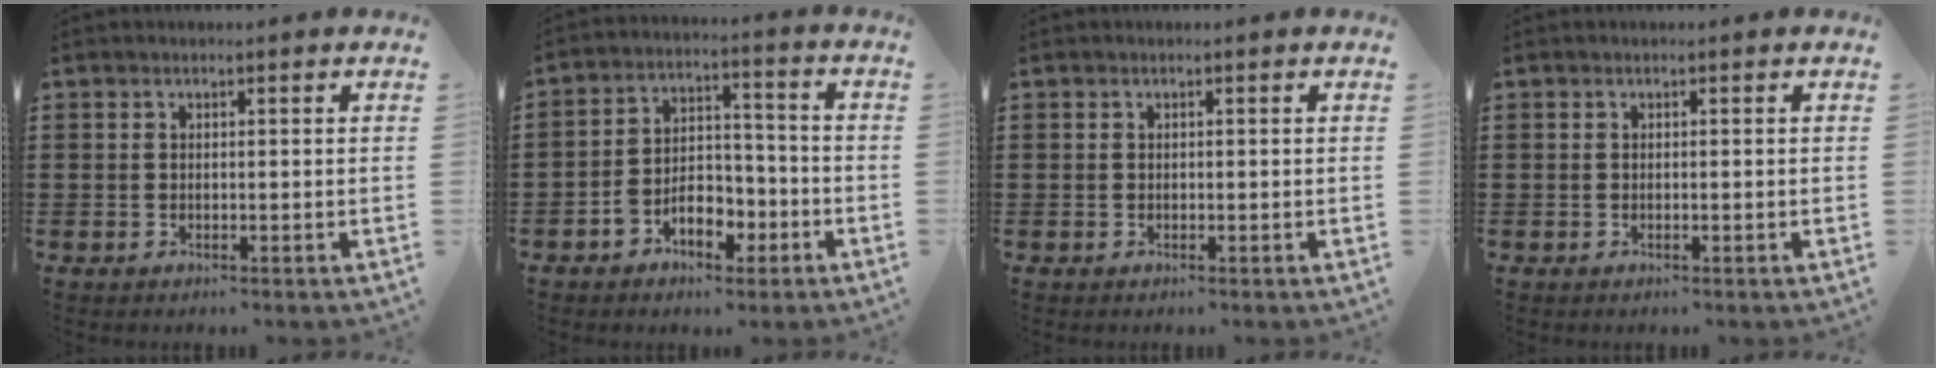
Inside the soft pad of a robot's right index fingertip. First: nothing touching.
{"total": 6.7, "force": [-3.6, 4.2, 3.8], "torque": [-0.064, 0.014, -0.069]}
{"total": 0.0}
{"total": 0.0}